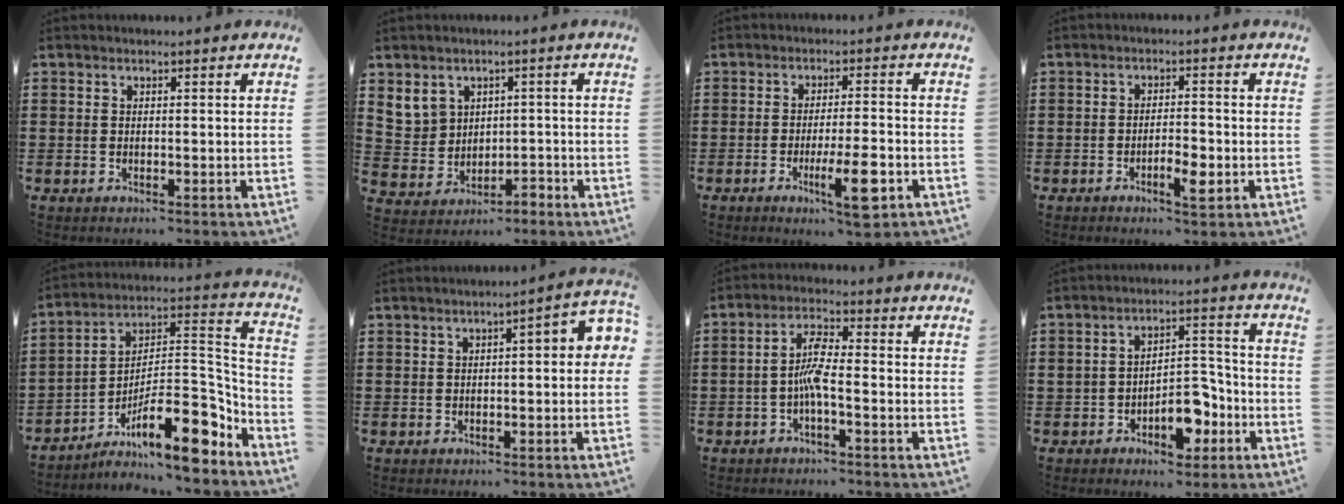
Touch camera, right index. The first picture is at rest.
{"total": 4.5, "force": [1.2, 4.1, 1.2], "torque": [-0.050, 0.006, 0.020]}
{"total": 8.3, "force": [-3.5, 1.1, 7.4], "torque": [-0.136, -0.013, -0.059]}
{"total": 4.0, "force": [-1.8, 1.2, 3.4], "torque": [-0.055, 0.004, -0.033]}
{"total": 14.1, "force": [-7.8, 4.2, 11.0], "torque": [-0.164, -0.001, -0.142]}
{"total": 2.7, "force": [-0.3, 0.5, 2.6], "torque": [-0.046, 0.003, -0.009]}
{"total": 4.9, "force": [-1.5, 1.0, 4.6], "torque": [-0.091, 0.007, -0.032]}
{"total": 7.8, "force": [-3.9, 4.4, 5.2], "torque": [-0.074, 0.020, -0.066]}